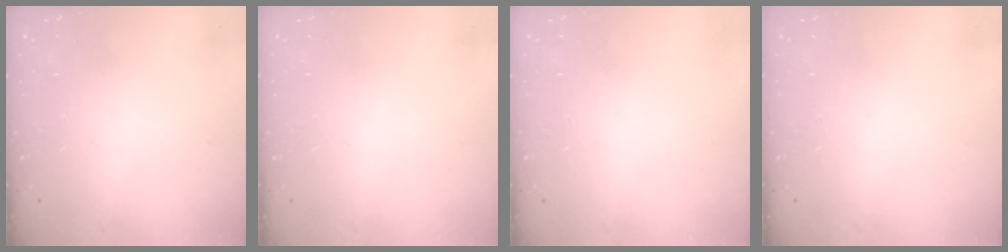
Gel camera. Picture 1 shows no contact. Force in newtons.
{"total": 0.0}
{"total": 0.0}
{"total": 0.0}